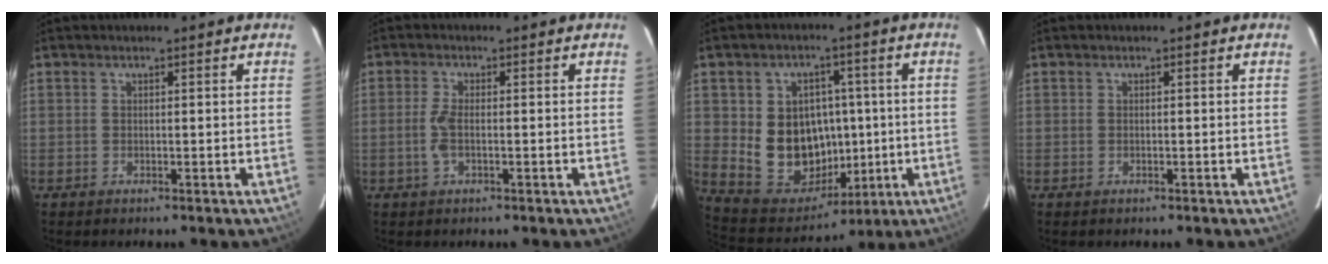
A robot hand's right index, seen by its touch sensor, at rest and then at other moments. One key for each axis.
{"total": 3.0, "fx": -0.7, "fy": 1.0, "fz": 2.8, "tx": -0.063, "ty": 0.000, "tz": -0.015}
{"total": 14.8, "fx": 0.0, "fy": 12.8, "fz": 7.3, "tx": -0.159, "ty": 0.013, "tz": 0.026}
{"total": 0.0}